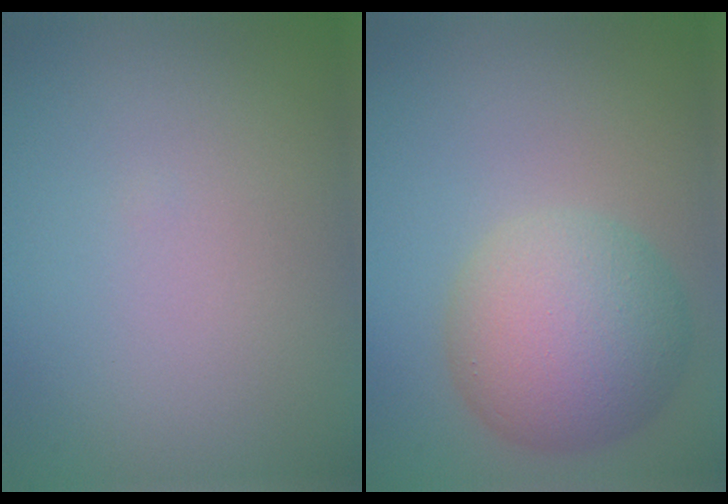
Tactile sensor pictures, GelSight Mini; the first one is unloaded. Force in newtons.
{"total": 7.3, "press": 7.3, "slide": 0.3}